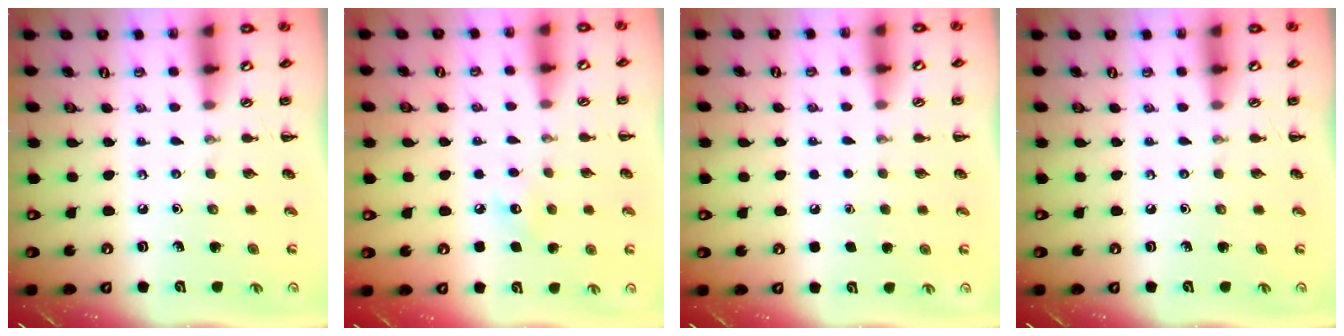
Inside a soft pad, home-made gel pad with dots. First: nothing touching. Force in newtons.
{"total": 6.2, "press": 6.0, "slide": 1.8}
{"total": 1.9, "press": 1.9, "slide": 0.2}
{"total": 0.0}